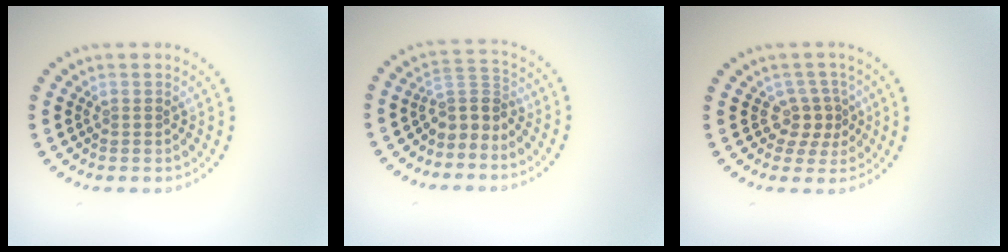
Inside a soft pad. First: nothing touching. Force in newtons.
{"total": 3.0, "press": 2.1, "slide": 2.0}
{"total": 2.4, "press": 1.9, "slide": 1.5}